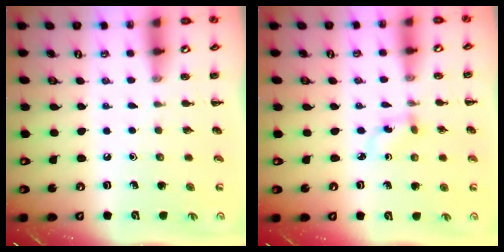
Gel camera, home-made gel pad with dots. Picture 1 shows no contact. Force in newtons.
{"total": 2.2, "press": 2.0, "slide": 1.0}